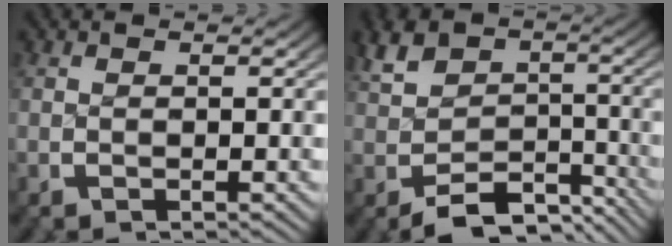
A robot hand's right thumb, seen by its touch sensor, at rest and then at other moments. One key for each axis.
{"total": 7.2, "fx": -3.7, "fy": 5.1, "fz": 3.5, "tx": -0.056, "ty": -0.028, "tz": -0.050}